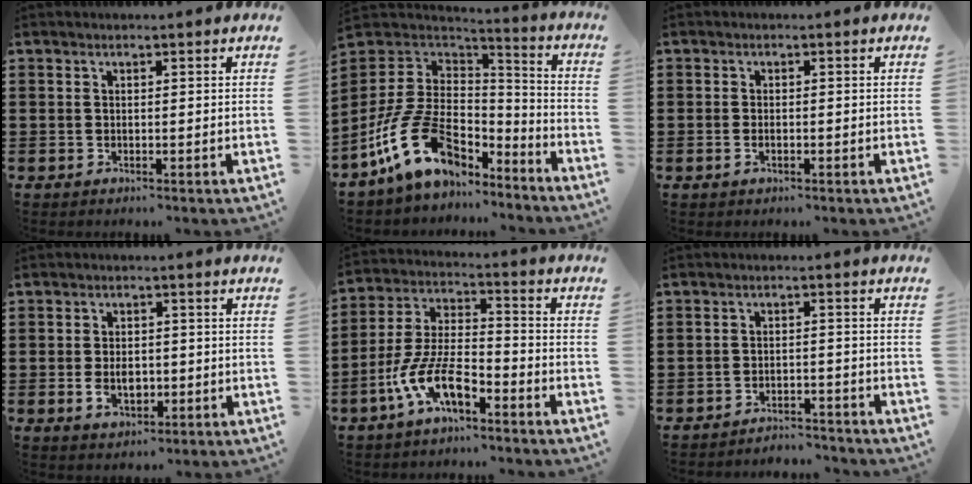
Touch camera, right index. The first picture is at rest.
{"total": 15.7, "force": [-7.6, 9.4, 10.0], "torque": [-0.228, 0.030, -0.138]}
{"total": 1.1, "force": [-0.4, 0.5, 0.9], "torque": [-0.018, -0.002, -0.007]}
{"total": 4.1, "force": [-0.9, 2.6, 3.1], "torque": [-0.059, -0.004, -0.017]}
{"total": 10.2, "force": [-6.4, 3.4, 7.2], "torque": [-0.179, -0.007, -0.127]}
{"total": 2.9, "force": [-2.9, 0.2, -0.1], "torque": [-0.004, 0.002, -0.062]}